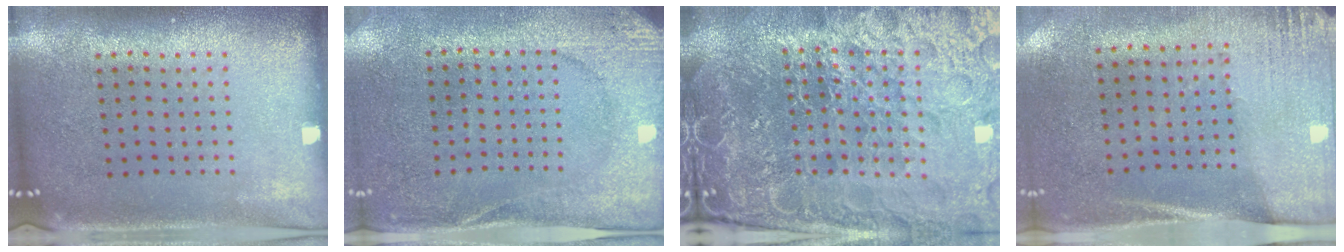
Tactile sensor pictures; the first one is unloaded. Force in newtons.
{"total": 2.6, "press": 2.5, "slide": 0.7}
{"total": 6.9, "press": 6.1, "slide": 3.2}
{"total": 2.7, "press": 2.4, "slide": 1.2}